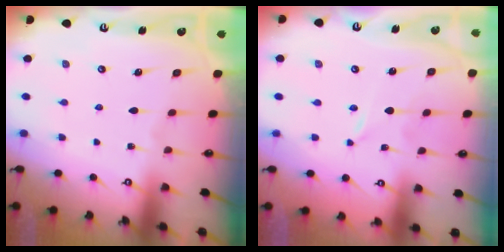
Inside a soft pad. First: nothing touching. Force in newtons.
{"total": 0.0}